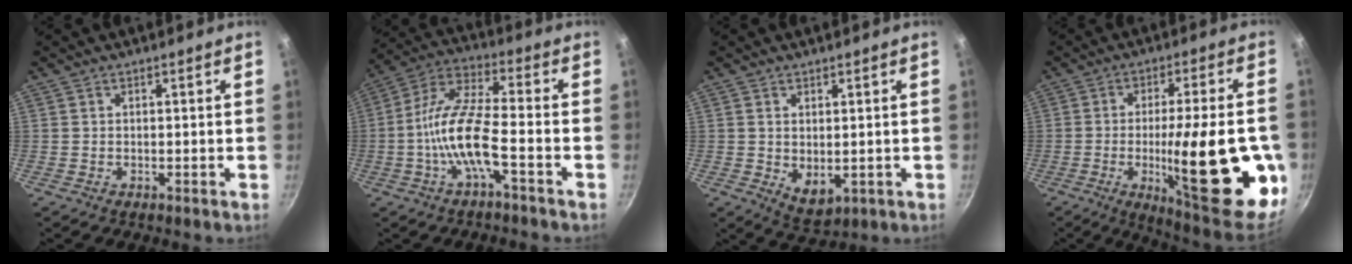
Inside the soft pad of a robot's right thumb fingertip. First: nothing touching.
{"total": 12.3, "force": [-4.0, 3.5, 11.1], "torque": [-0.226, 0.041, -0.090]}
{"total": 5.2, "force": [0.2, 3.1, 4.1], "torque": [-0.061, -0.019, 0.013]}
{"total": 26.9, "force": [-5.4, 7.1, 25.4], "torque": [-0.327, -0.001, -0.072]}